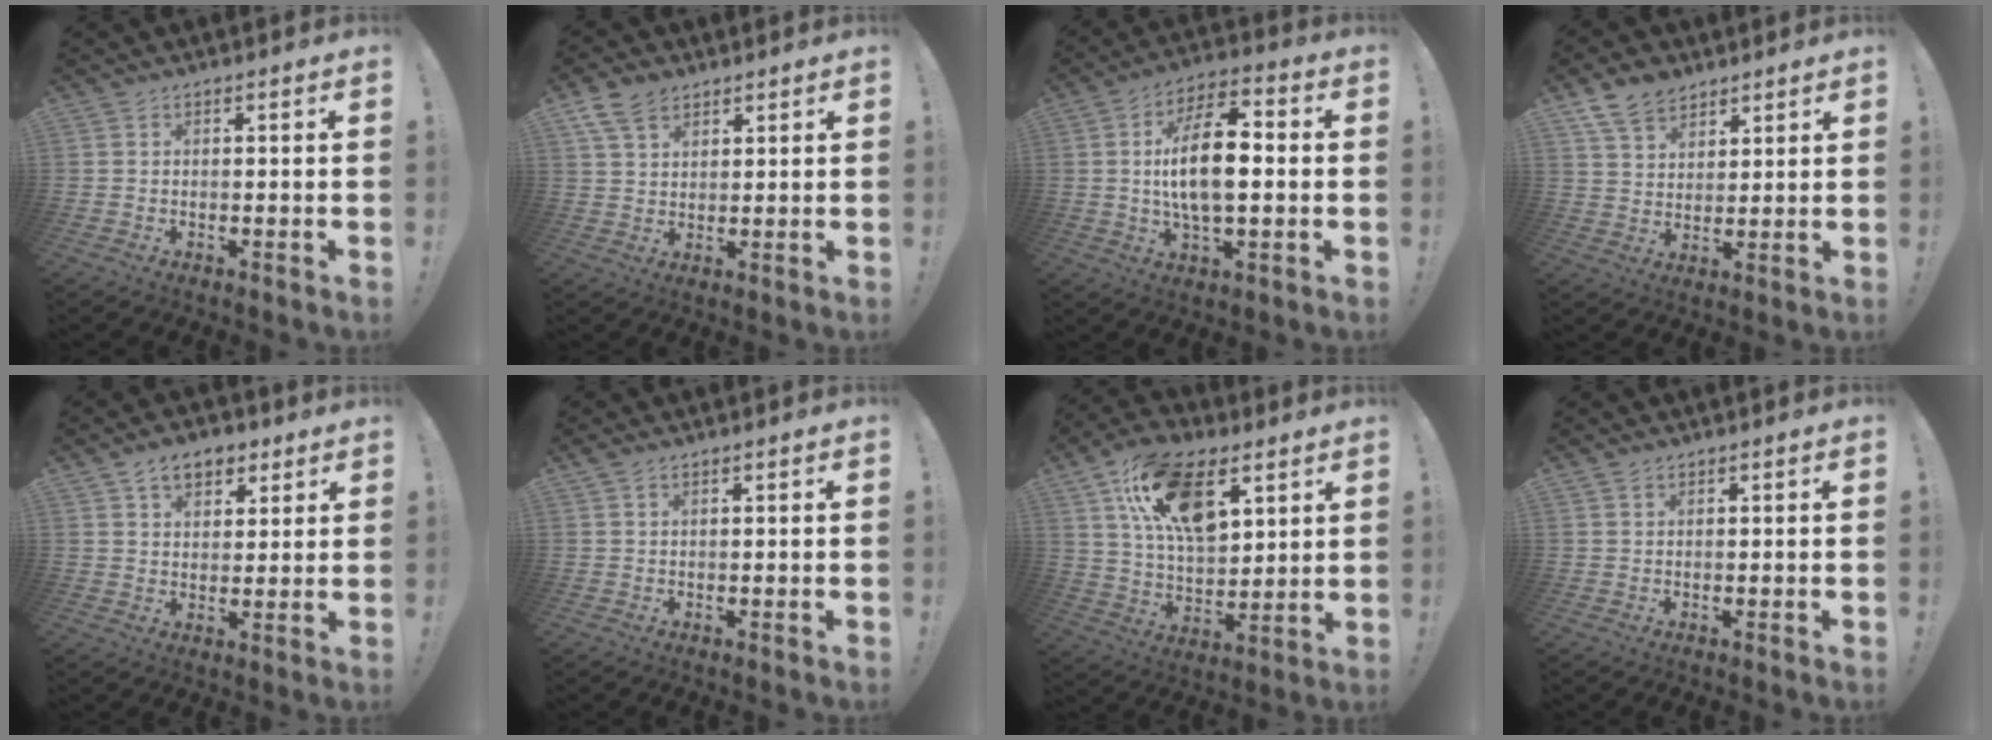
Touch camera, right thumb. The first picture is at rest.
{"total": 8.0, "force": [4.8, 5.2, 3.8], "torque": [-0.079, -0.007, 0.097]}
{"total": 15.5, "force": [0.2, 7.2, 13.8], "torque": [-0.244, 0.011, -0.003]}
{"total": 9.4, "force": [6.7, 5.7, 3.3], "torque": [-0.064, -0.030, 0.131]}
{"total": 8.2, "force": [4.4, 5.6, 3.9], "torque": [-0.053, -0.009, 0.083]}
{"total": 0.8, "force": [0.5, 0.4, 0.4], "torque": [-0.018, 0.006, 0.011]}
{"total": 19.4, "force": [9.1, 10.7, 13.4], "torque": [-0.230, -0.029, 0.162]}
{"total": 0.7, "force": [0.5, 0.5, 0.2], "torque": [-0.004, 0.000, 0.010]}